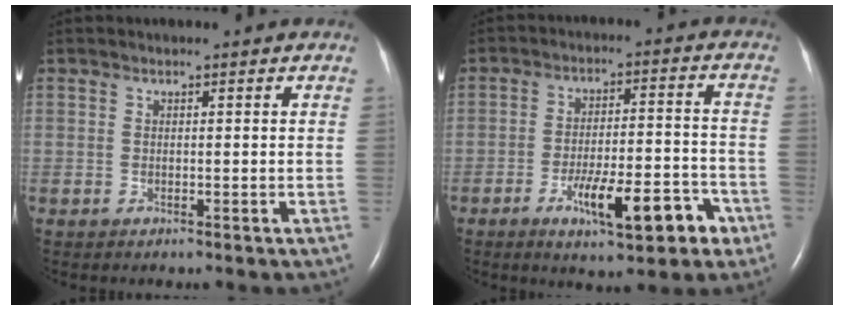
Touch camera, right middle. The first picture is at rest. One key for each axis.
{"total": 11.3, "fx": -5.8, "fy": 2.9, "fz": 9.2, "tx": -0.143, "ty": 0.011, "tz": -0.080}